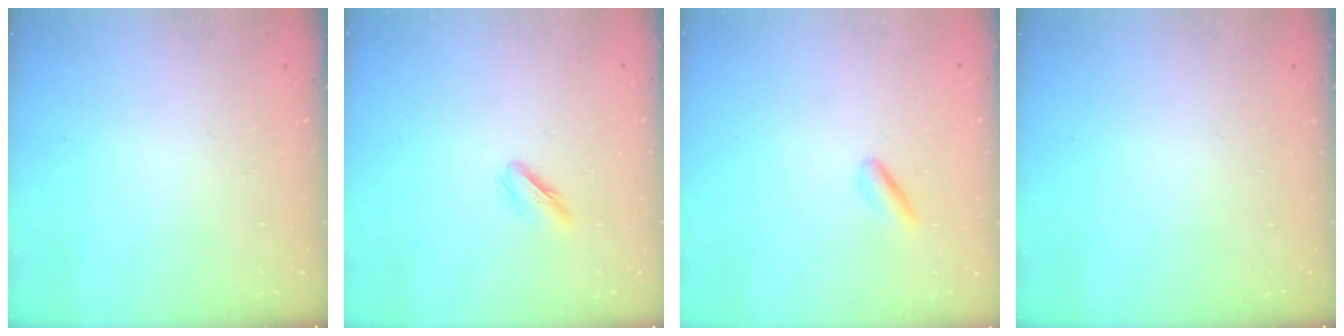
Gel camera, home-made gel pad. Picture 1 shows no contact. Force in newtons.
{"total": 4.6, "press": 4.2, "slide": 1.6}
{"total": 1.2, "press": 1.1, "slide": 0.6}
{"total": 0.0}